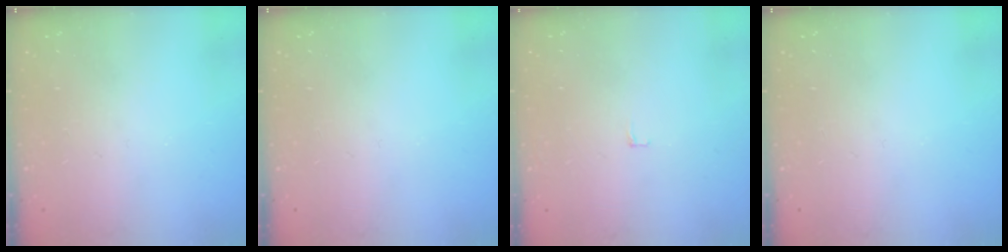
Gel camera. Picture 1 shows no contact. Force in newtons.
{"total": 0.0}
{"total": 2.4, "press": 2.4, "slide": 0.2}
{"total": 0.0}